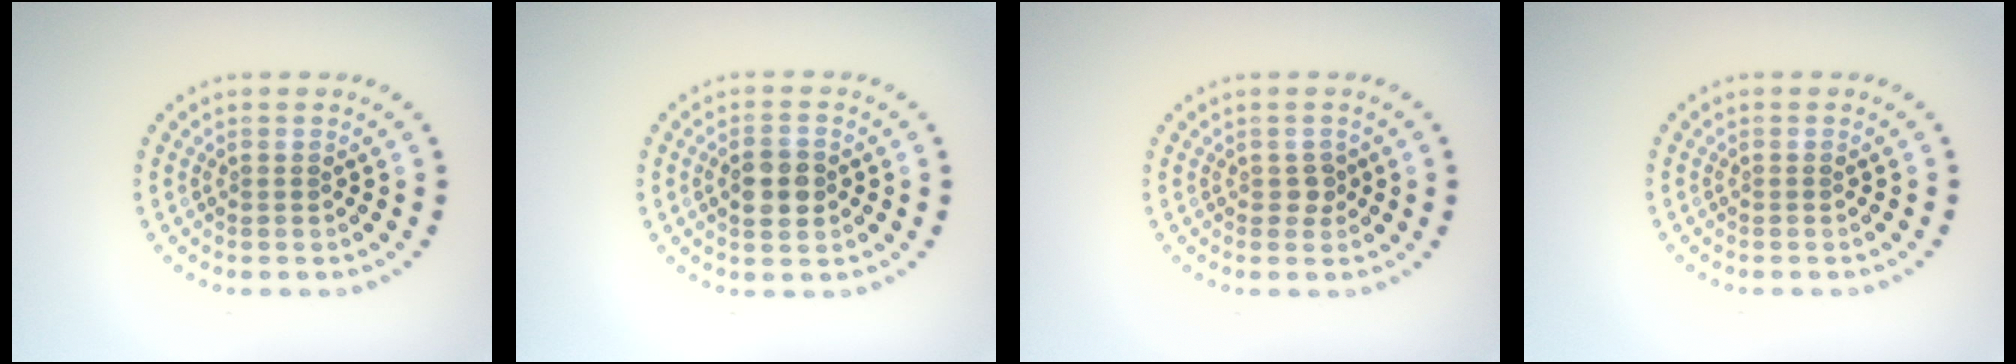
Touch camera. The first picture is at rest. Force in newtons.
{"total": 3.2, "press": 3.2, "slide": 0.3}
{"total": 1.1, "press": 1.0, "slide": 0.5}
{"total": 0.0}